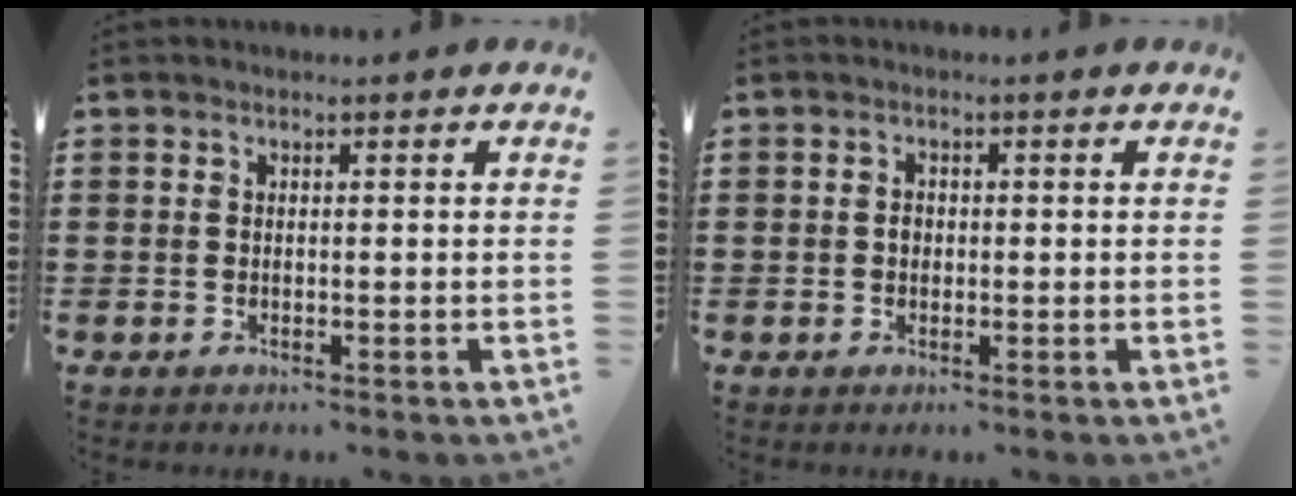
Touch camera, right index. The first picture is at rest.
{"total": 1.2, "force": [-0.1, 0.9, 0.8], "torque": [-0.018, 0.004, -0.003]}